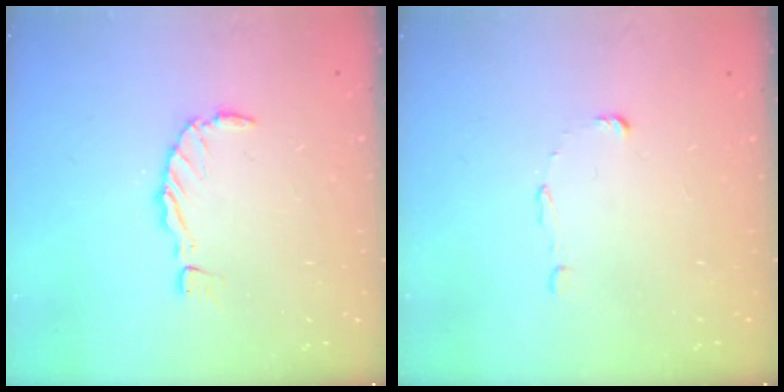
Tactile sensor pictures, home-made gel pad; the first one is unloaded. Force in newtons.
{"total": 5.0, "press": 5.0, "slide": 0.3}